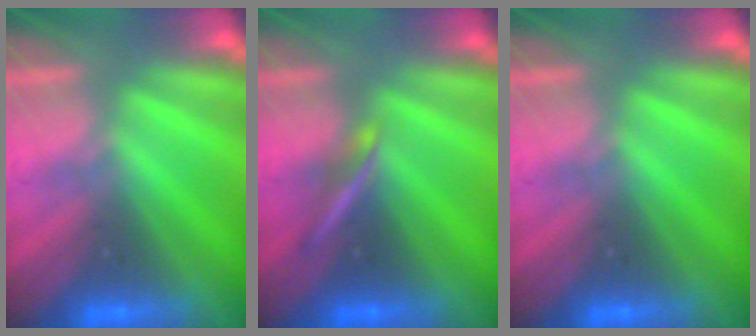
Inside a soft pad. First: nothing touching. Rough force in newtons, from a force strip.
{"total": 2.2}
{"total": 0.0}